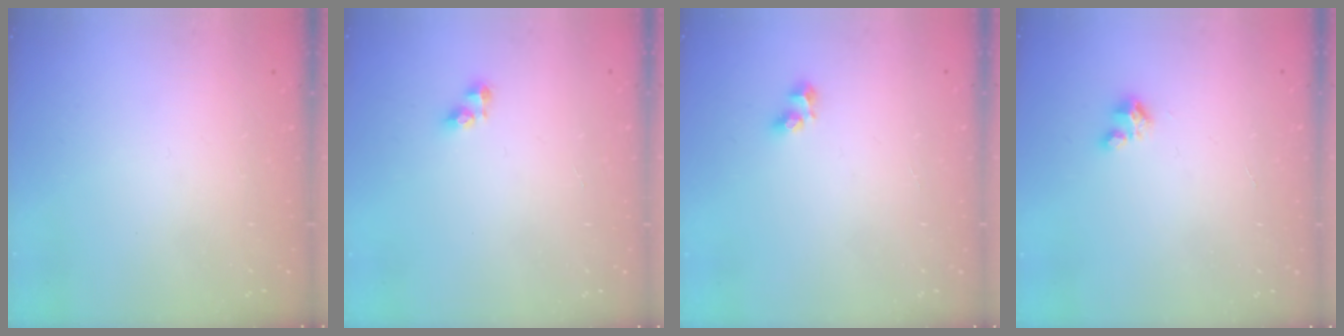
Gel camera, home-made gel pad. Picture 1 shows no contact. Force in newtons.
{"total": 3.7, "press": 3.7, "slide": 0.4}
{"total": 5.2, "press": 4.8, "slide": 1.8}
{"total": 2.4, "press": 2.4, "slide": 0.2}